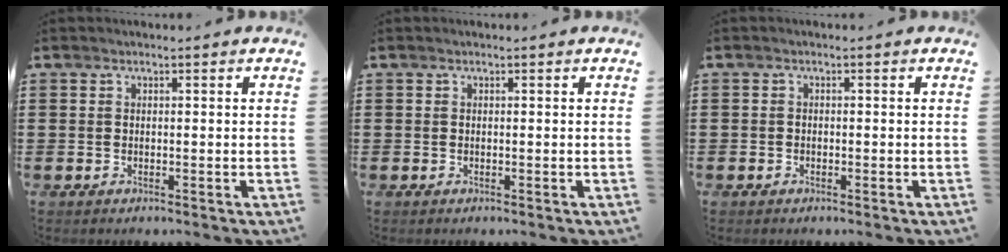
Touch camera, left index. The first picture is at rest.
{"total": 0.0}
{"total": 0.9, "force": [-0.8, 0.5, 0.1], "torque": [-0.003, 0.002, -0.018]}